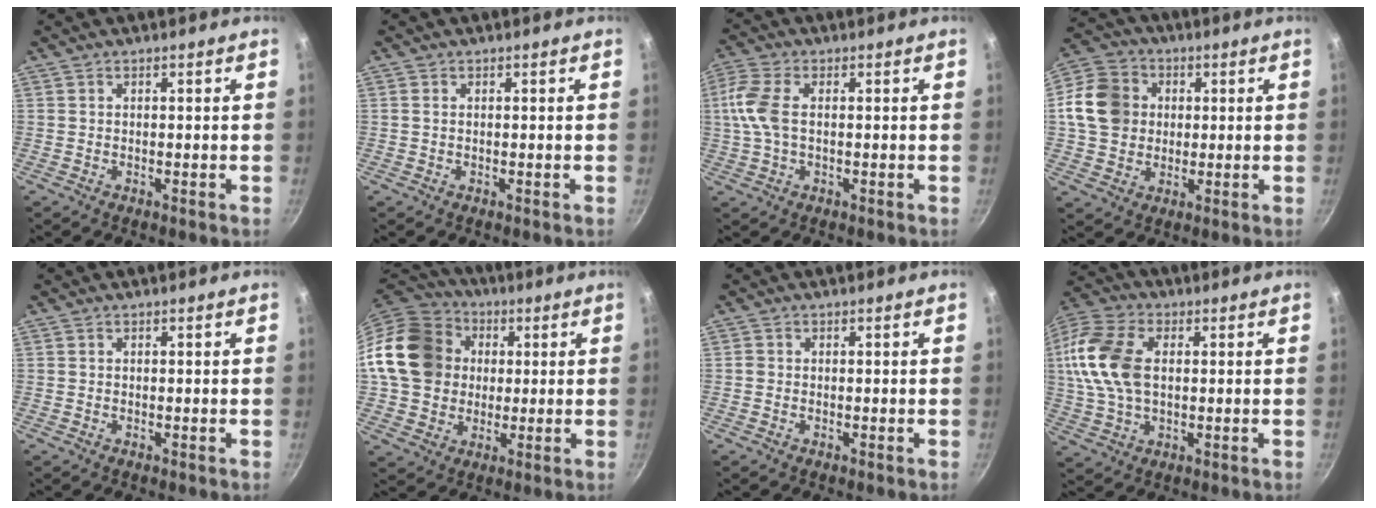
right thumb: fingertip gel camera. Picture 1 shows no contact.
{"total": 0.7, "force": [0.0, 0.5, 0.5], "torque": [-0.010, 0.003, -0.001]}
{"total": 7.8, "force": [0.5, 4.4, 6.5], "torque": [-0.149, 0.015, 0.001]}
{"total": 12.6, "force": [1.5, 10.8, 6.3], "torque": [-0.091, 0.016, 0.017]}
{"total": 0.0}
{"total": 19.2, "force": [2.3, 16.3, 9.8], "torque": [-0.162, 0.037, 0.040]}
{"total": 0.8, "force": [-0.4, 0.7, 0.3], "torque": [-0.003, 0.002, -0.011]}
{"total": 15.7, "force": [1.8, 9.9, 12.0], "torque": [-0.236, 0.019, 0.024]}